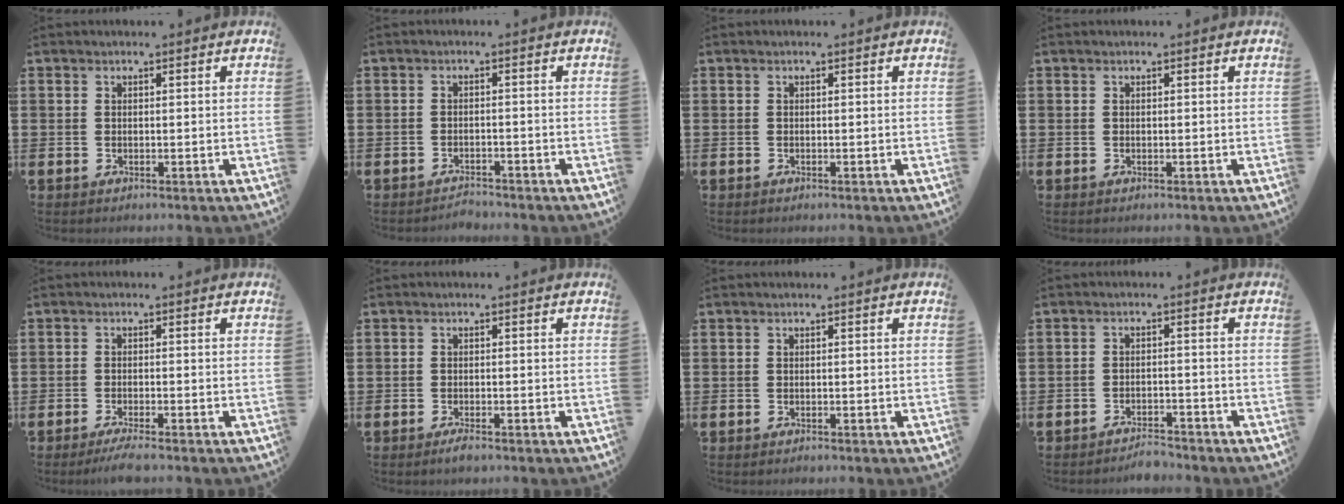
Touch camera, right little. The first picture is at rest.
{"total": 1.5, "force": [-1.5, 0.1, 0.0], "torque": [-0.004, 0.004, -0.032]}
{"total": 0.0}
{"total": 0.0}
{"total": 2.1, "force": [-1.5, 0.1, 1.5], "torque": [-0.024, 0.002, -0.027]}
{"total": 1.3, "force": [-0.8, 0.3, 0.9], "torque": [-0.010, -0.004, -0.018]}
{"total": 0.0}
{"total": 2.2, "force": [-2.2, 0.2, 0.1], "torque": [-0.009, 0.005, -0.048]}